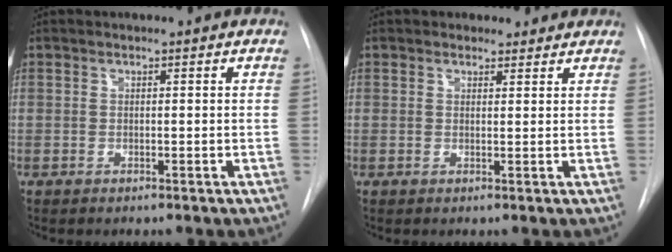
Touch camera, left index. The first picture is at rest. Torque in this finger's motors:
{"motor_torque": [0.41, -0.34, 0.00, 0.01]}